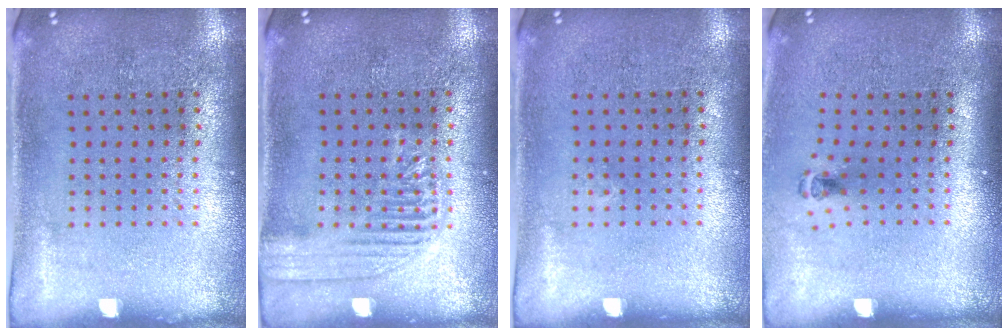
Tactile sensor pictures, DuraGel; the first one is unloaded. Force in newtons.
{"total": 2.1, "press": 2.1, "slide": 0.3}
{"total": 0.0}
{"total": 0.6, "press": 0.4, "slide": 0.5}